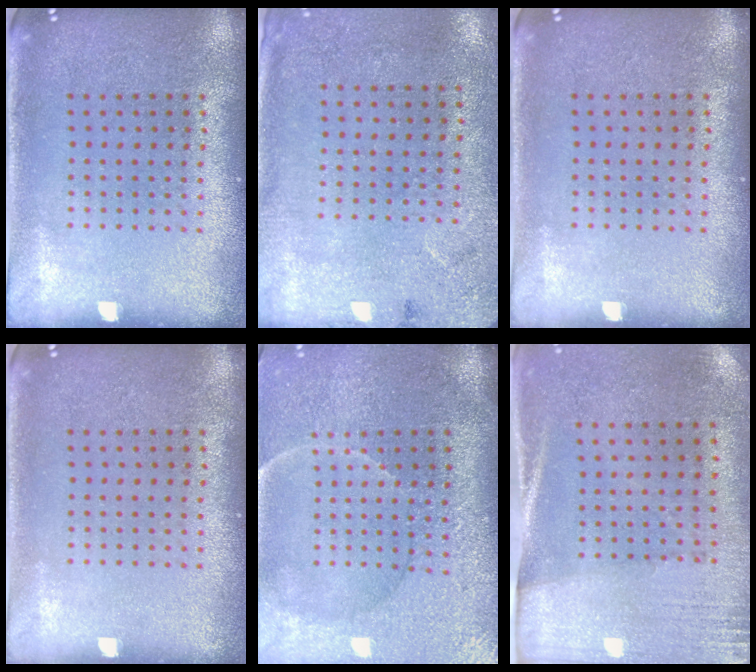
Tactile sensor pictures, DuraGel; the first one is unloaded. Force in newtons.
{"total": 2.7, "press": 2.2, "slide": 1.6}
{"total": 0.0}
{"total": 0.0}
{"total": 3.8, "press": 3.6, "slide": 1.3}
{"total": 2.7, "press": 2.3, "slide": 1.4}